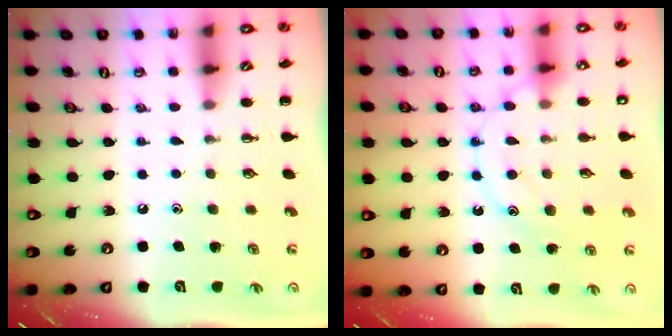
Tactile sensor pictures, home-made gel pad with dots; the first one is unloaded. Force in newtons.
{"total": 12.6, "press": 12.6, "slide": 0.6}